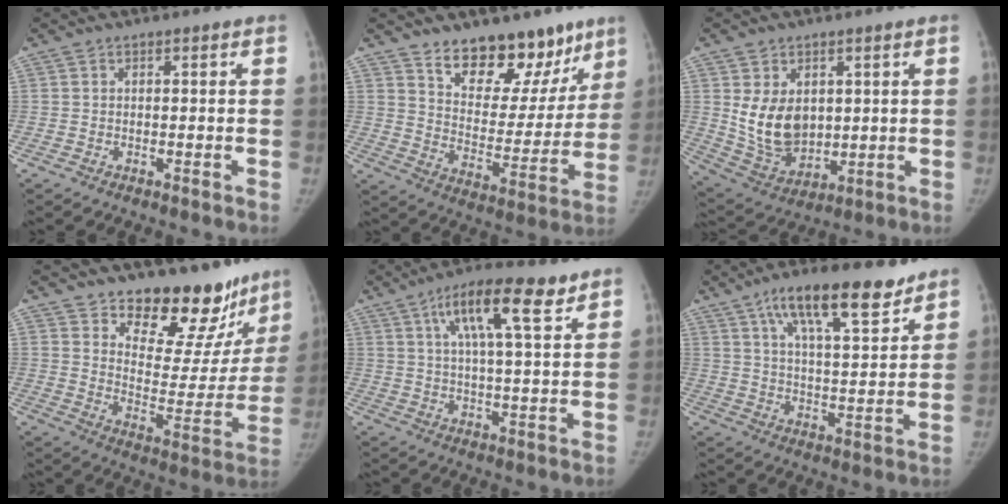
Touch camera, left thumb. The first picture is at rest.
{"total": 18.7, "force": [13.2, 9.8, 8.9], "torque": [-0.058, -0.085, 0.197]}
{"total": 11.6, "force": [2.1, 8.3, 7.8], "torque": [-0.103, -0.023, 0.063]}
{"total": 19.1, "force": [15.7, 8.6, 6.5], "torque": [-0.021, -0.126, 0.212]}
{"total": 12.7, "force": [6.7, 3.3, 10.3], "torque": [-0.159, -0.011, 0.107]}
{"total": 15.5, "force": [9.8, 5.0, 10.9], "torque": [-0.150, -0.037, 0.161]}